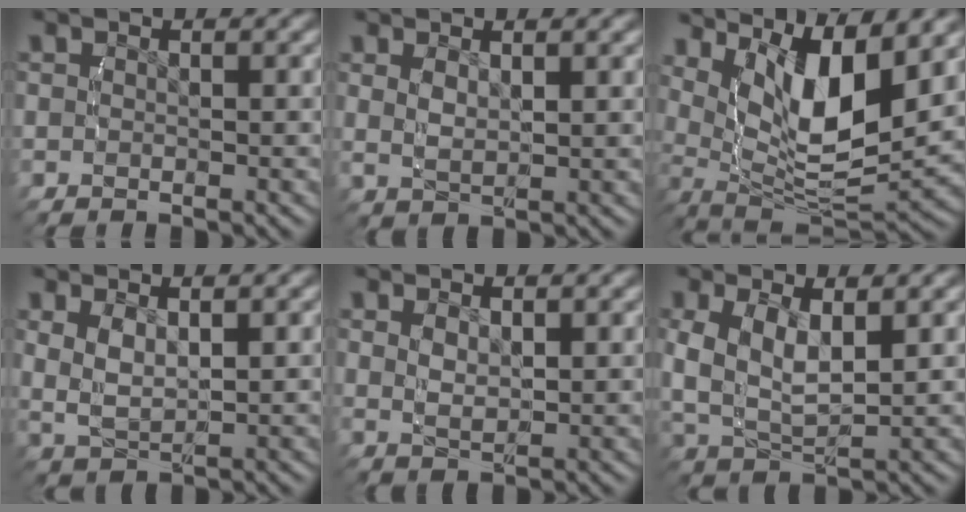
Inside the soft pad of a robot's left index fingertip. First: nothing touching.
{"total": 2.3, "force": [1.2, 0.8, 1.7], "torque": [-0.037, 0.000, 0.025]}
{"total": 12.4, "force": [2.6, 7.2, 9.7], "torque": [-0.181, -0.032, 0.056]}
{"total": 4.3, "force": [1.3, 2.8, 2.9], "torque": [-0.074, -0.008, 0.029]}
{"total": 2.2, "force": [1.1, 0.7, 1.7], "torque": [-0.031, -0.002, 0.025]}
{"total": 6.4, "force": [0.9, 4.3, 4.6], "torque": [-0.112, -0.020, 0.026]}